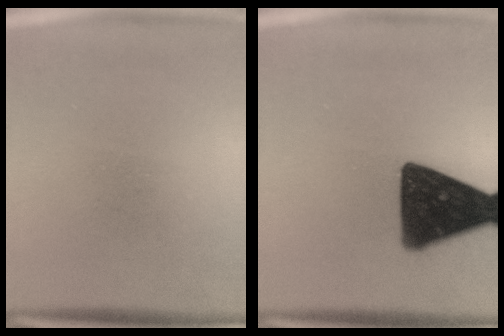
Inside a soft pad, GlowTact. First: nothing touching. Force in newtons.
{"total": 17.4}